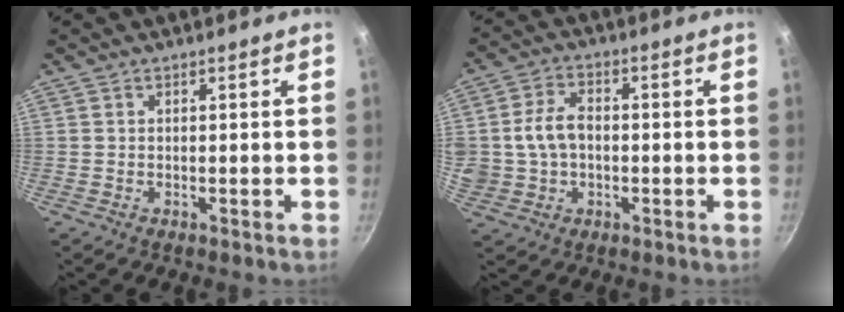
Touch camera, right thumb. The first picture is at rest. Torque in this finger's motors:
{"motor_torque": [0.20, 0.19, 0.53, 0.24, 0.15]}